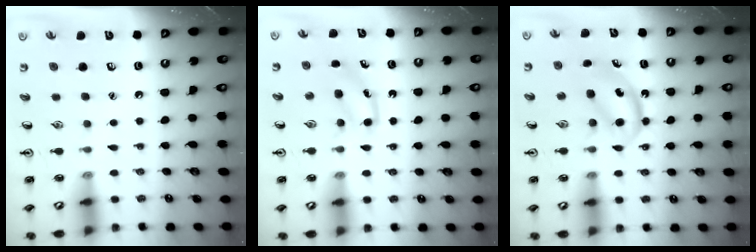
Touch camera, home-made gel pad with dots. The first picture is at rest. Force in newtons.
{"total": 3.8, "press": 3.5, "slide": 1.3}
{"total": 5.4, "press": 5.4, "slide": 0.8}